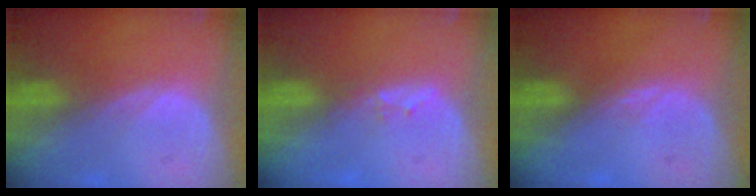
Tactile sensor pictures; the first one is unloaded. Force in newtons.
{"total": 1.7, "press": 1.5, "slide": 0.9}
{"total": 0.9, "press": 0.8, "slide": 0.3}